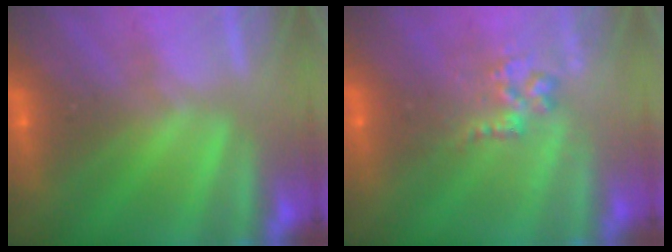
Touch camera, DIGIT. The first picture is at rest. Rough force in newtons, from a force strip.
{"total": 2.8}